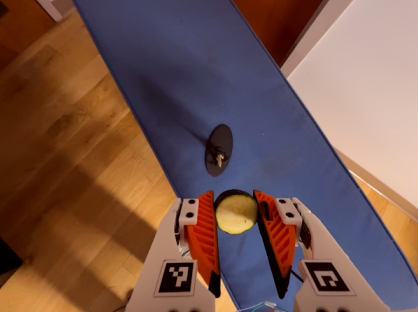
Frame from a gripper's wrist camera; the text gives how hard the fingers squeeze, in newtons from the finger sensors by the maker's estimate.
{"total": 8.0, "left": 7.8, "right": 8.2}